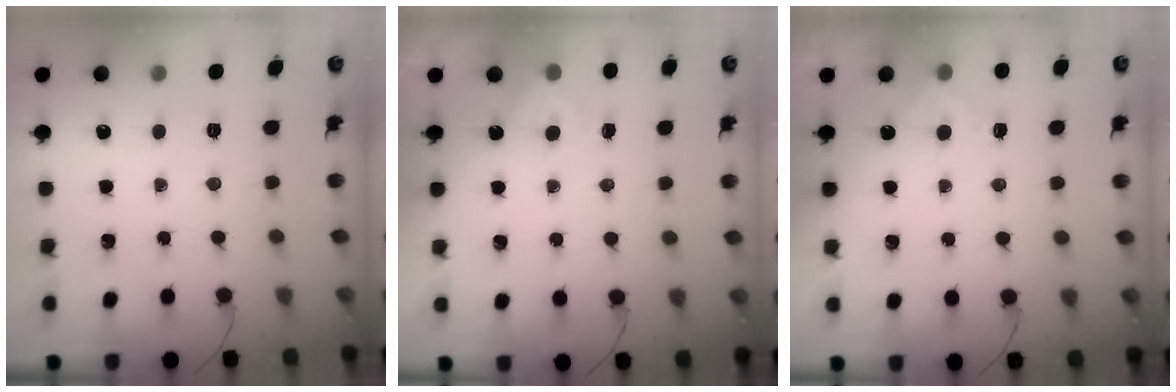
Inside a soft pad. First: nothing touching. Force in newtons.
{"total": 3.9, "press": 3.6, "slide": 1.3}
{"total": 5.5, "press": 5.3, "slide": 1.5}